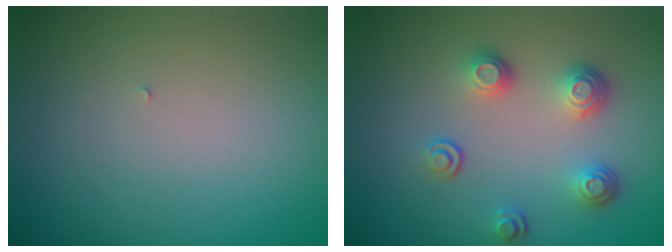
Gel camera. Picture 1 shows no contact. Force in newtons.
{"total": 3.2, "press": 2.5, "slide": 1.9}